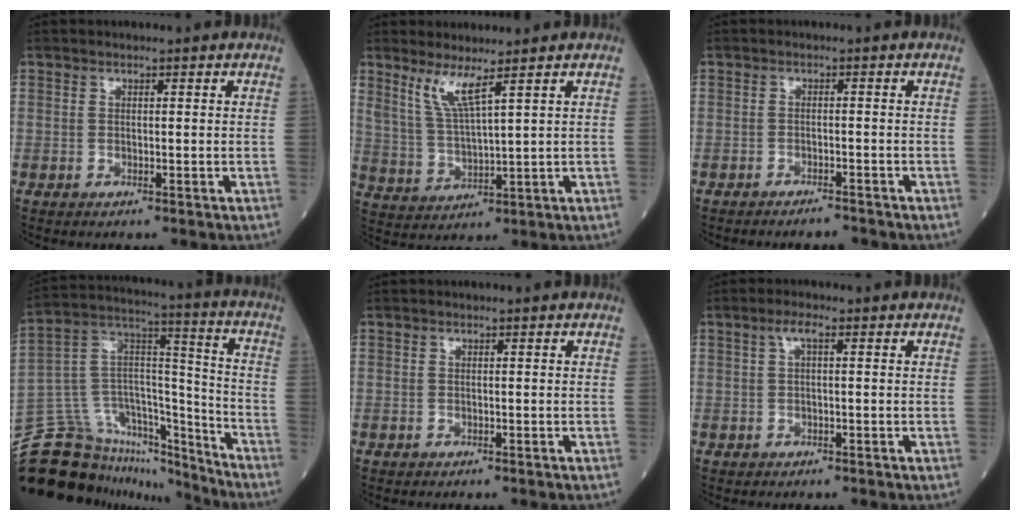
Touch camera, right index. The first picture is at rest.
{"total": 5.7, "force": [3.8, -0.1, 4.2], "torque": [-0.091, -0.011, 0.086]}
{"total": 2.3, "force": [-2.2, 0.3, 0.6], "torque": [-0.012, -0.003, -0.031]}
{"total": 23.5, "force": [-21.7, 6.6, 6.2], "torque": [-0.147, 0.053, -0.355]}
{"total": 0.9, "force": [-0.9, 0.2, 0.4], "torque": [-0.006, -0.001, -0.012]}
{"total": 1.8, "force": [0.4, 0.4, 1.7], "torque": [-0.036, 0.009, 0.006]}